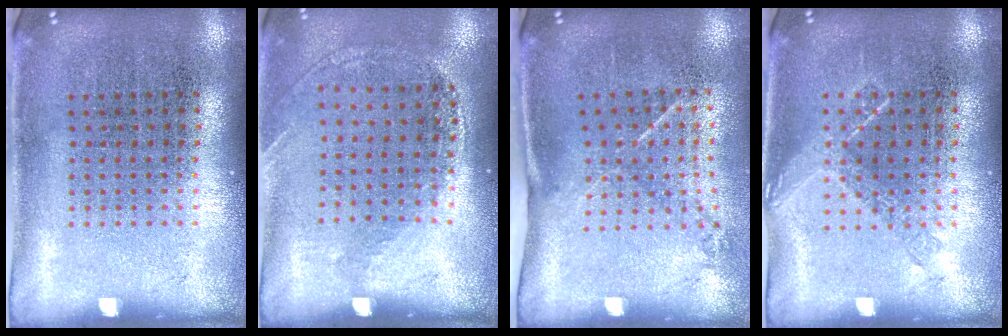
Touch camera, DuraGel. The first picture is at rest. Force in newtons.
{"total": 1.1, "press": 0.9, "slide": 0.7}
{"total": 1.5, "press": 1.0, "slide": 1.1}
{"total": 0.8, "press": 0.8, "slide": 0.3}